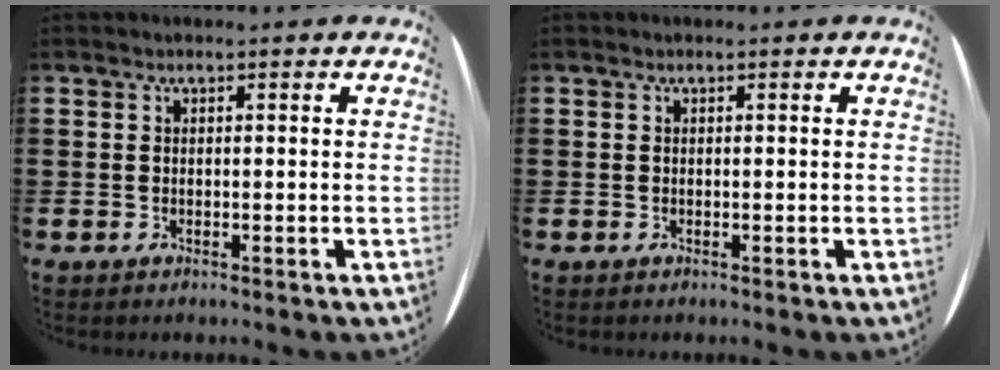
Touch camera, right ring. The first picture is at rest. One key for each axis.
{"total": 0.0}